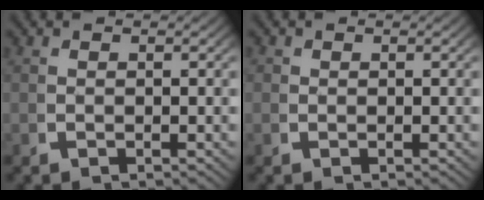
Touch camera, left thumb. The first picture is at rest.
{"total": 0.7, "force": [0.1, 0.7, 0.1], "torque": [-0.005, -0.006, 0.002]}